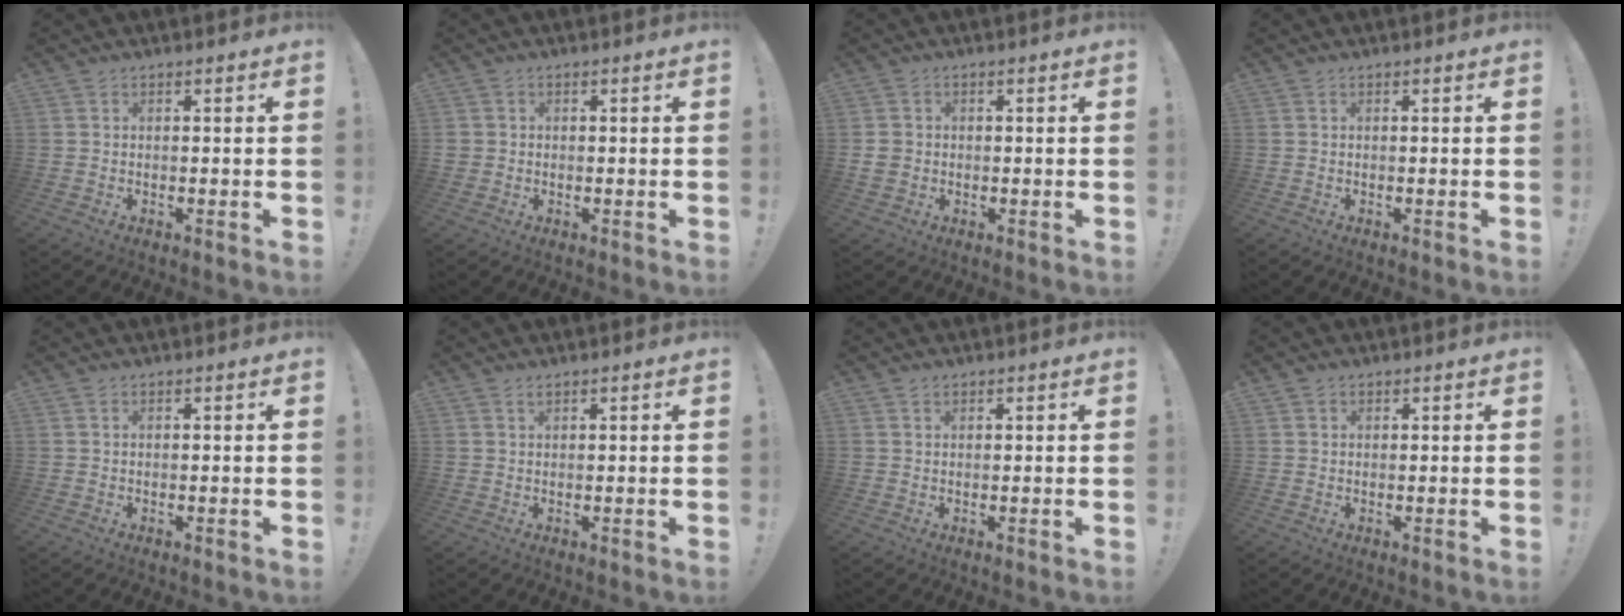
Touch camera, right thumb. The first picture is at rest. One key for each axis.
{"total": 1.4, "fx": -0.2, "fy": 1.4, "fz": 0.4, "tx": -0.013, "ty": 0.007, "tz": -0.001}
{"total": 3.1, "fx": 0.0, "fy": 2.8, "fz": 1.3, "tx": -0.014, "ty": 0.003, "tz": 0.001}
{"total": 0.0}
{"total": 0.0}
{"total": 0.8, "fx": 0.7, "fy": 0.2, "fz": 0.4, "tx": -0.004, "ty": -0.002, "tz": 0.012}
{"total": 0.8, "fx": 0.6, "fy": 0.5, "fz": 0.2, "tx": -0.005, "ty": 0.000, "tz": 0.012}
{"total": 0.9, "fx": 0.6, "fy": 0.8, "fz": 0.1, "tx": -0.001, "ty": 0.001, "tz": 0.011}